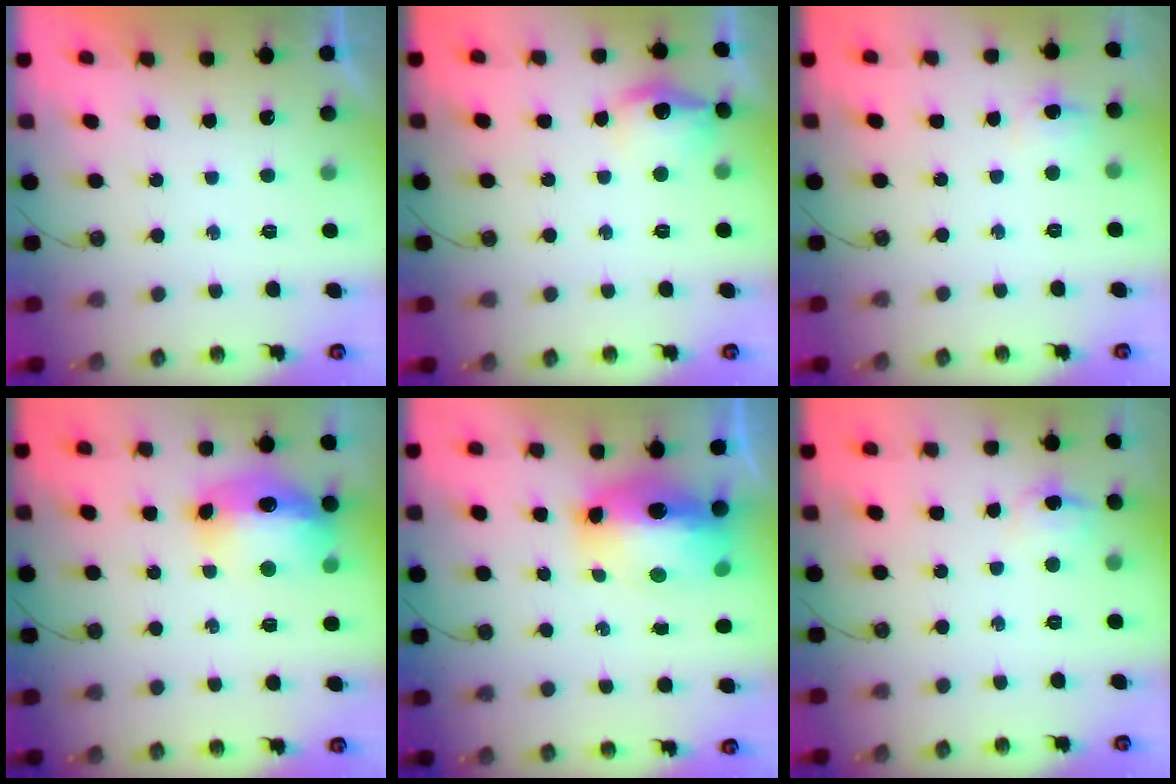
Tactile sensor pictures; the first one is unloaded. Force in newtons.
{"total": 12.1, "press": 12.0, "slide": 0.9}
{"total": 5.0, "press": 4.5, "slide": 2.2}
{"total": 15.3, "press": 15.2, "slide": 1.4}
{"total": 15.5, "press": 15.4, "slide": 1.6}
{"total": 7.7, "press": 7.7, "slide": 0.8}